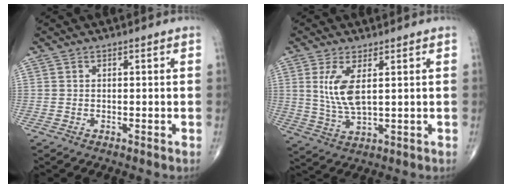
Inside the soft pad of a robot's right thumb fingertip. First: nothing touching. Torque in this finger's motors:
{"motor_torque": [-0.59, 0.84, 0.06, 0.01, 0.23]}